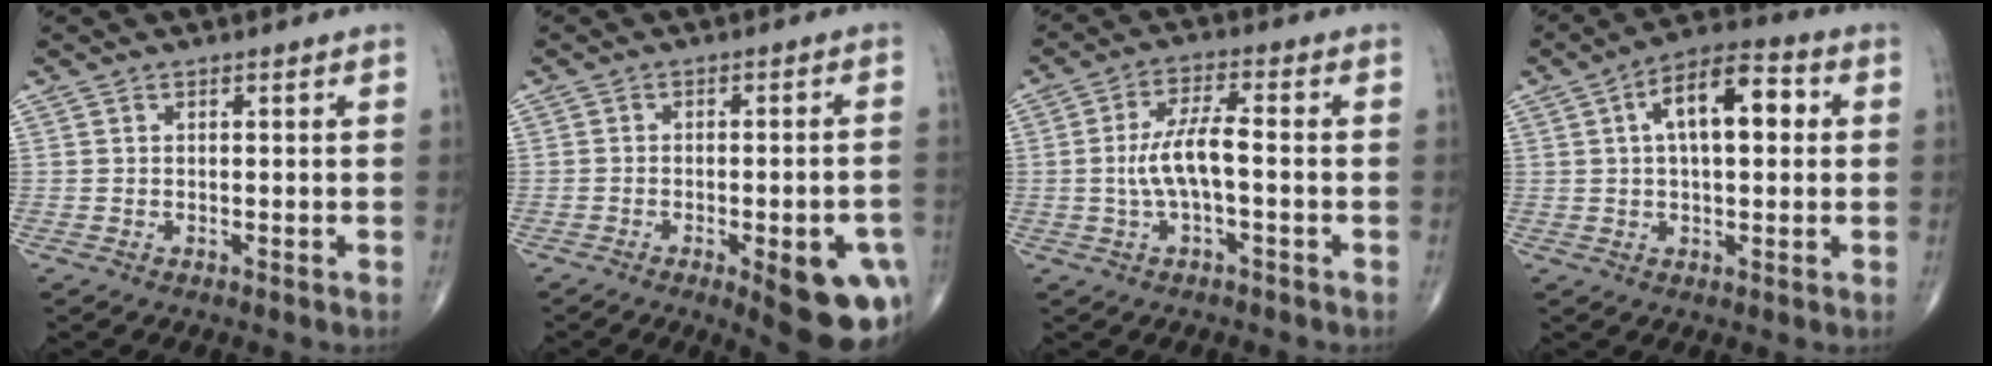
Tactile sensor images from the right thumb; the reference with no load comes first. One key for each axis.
{"total": 14.4, "fx": -5.6, "fy": 4.7, "fz": 12.4, "tx": -0.099, "ty": 0.018, "tz": -0.053}
{"total": 7.3, "fx": -1.0, "fy": 2.2, "fz": 6.9, "tx": -0.145, "ty": 0.022, "tz": -0.022}
{"total": 12.1, "fx": 2.5, "fy": 5.6, "fz": 10.4, "tx": -0.157, "ty": 0.025, "tz": 0.032}